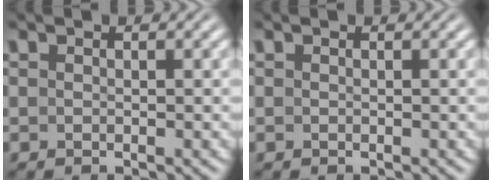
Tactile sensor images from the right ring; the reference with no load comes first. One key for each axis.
{"total": 0.0}